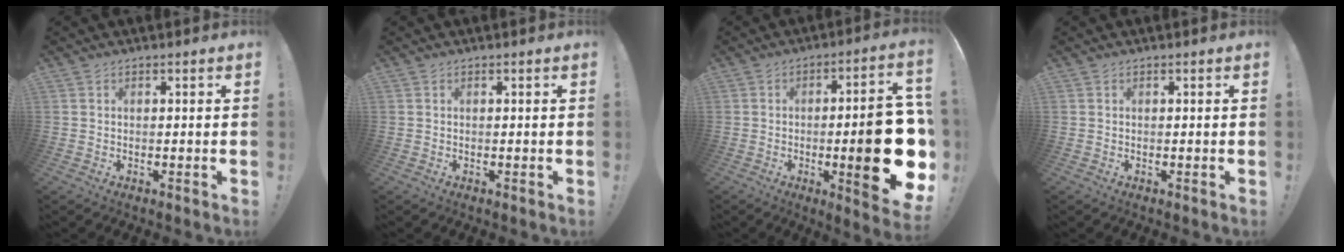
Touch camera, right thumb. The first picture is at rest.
{"total": 0.0}
{"total": 20.9, "force": [-3.2, 4.7, 20.1], "torque": [-0.273, 0.002, -0.038]}
{"total": 0.0}